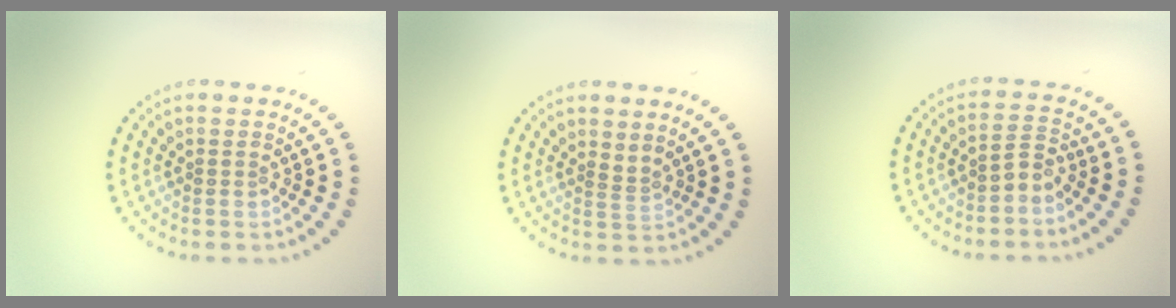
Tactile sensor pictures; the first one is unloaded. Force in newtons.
{"total": 0.6, "press": 0.1, "slide": 0.6}
{"total": 1.8, "press": 1.4, "slide": 1.2}